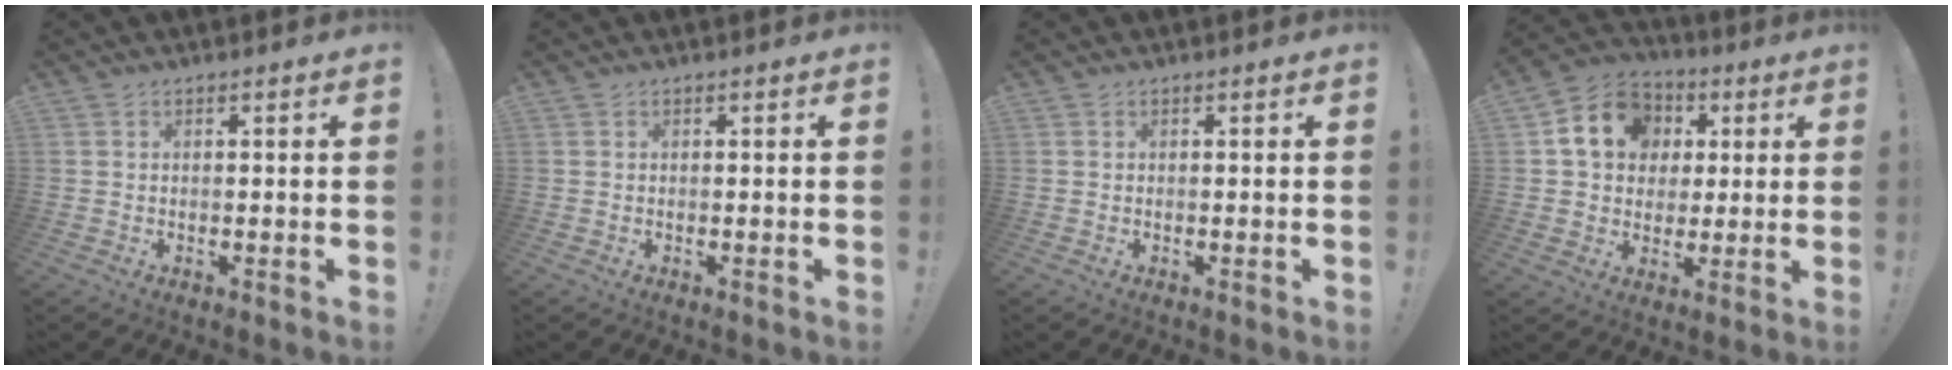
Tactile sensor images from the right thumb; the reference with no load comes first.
{"total": 0.0}
{"total": 0.0}
{"total": 13.9, "force": [3.9, 11.6, 6.6], "torque": [-0.098, 0.002, 0.082]}